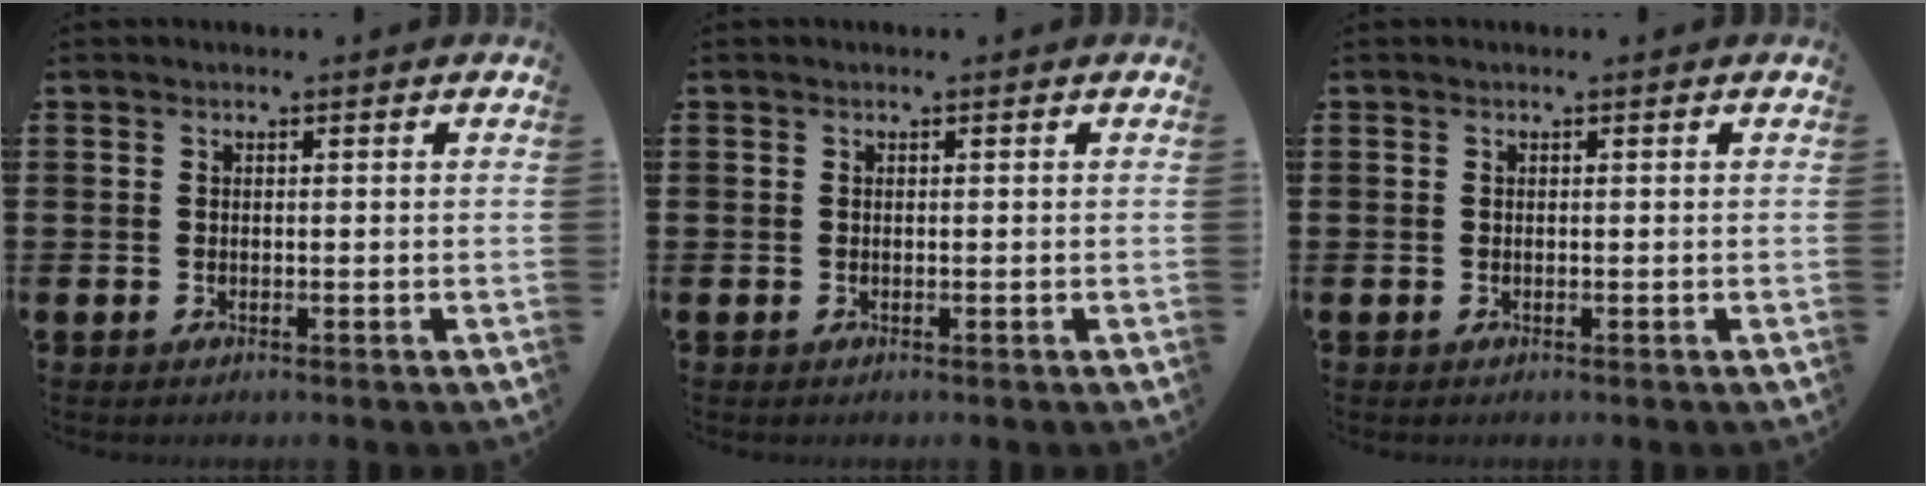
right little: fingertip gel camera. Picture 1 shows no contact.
{"total": 0.0}
{"total": 0.0}